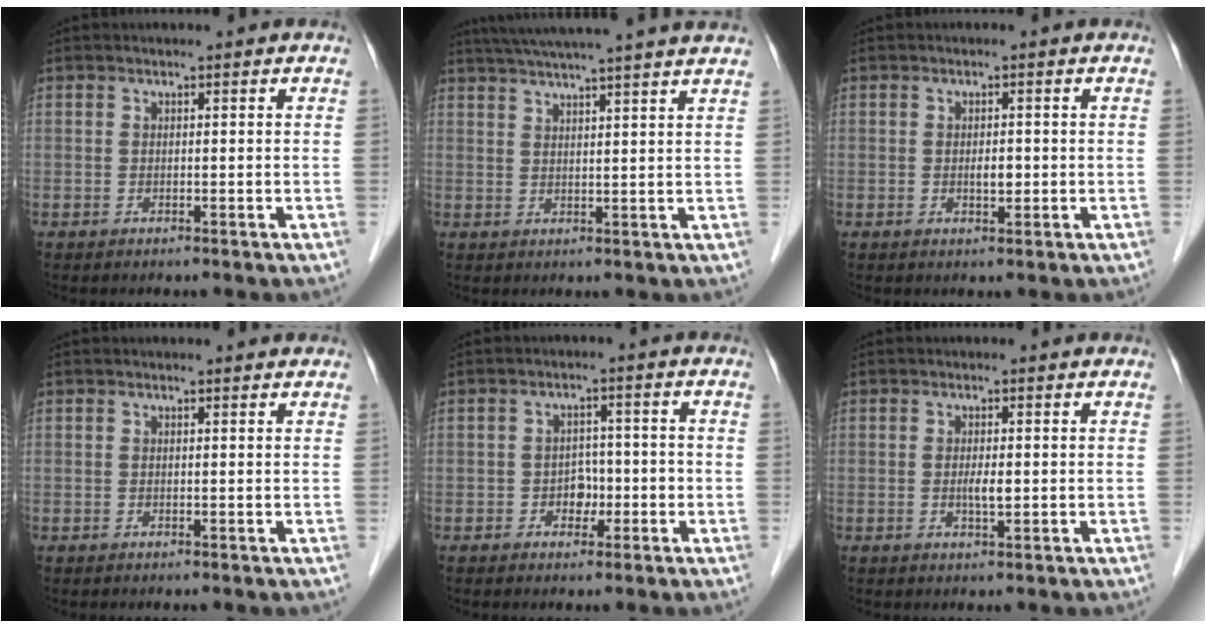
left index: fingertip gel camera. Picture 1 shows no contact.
{"total": 17.4, "force": [15.3, -0.8, 8.3], "torque": [-0.143, 0.017, 0.202]}
{"total": 1.7, "force": [-0.2, 0.8, 1.5], "torque": [-0.026, -0.001, -0.002]}
{"total": 1.0, "force": [0.9, 0.2, 0.1], "torque": [-0.012, 0.002, 0.009]}
{"total": 3.4, "force": [-1.2, 2.5, 2.0], "torque": [-0.027, 0.009, -0.018]}
{"total": 1.9, "force": [-0.1, 0.5, 1.8], "torque": [-0.036, -0.002, -0.001]}